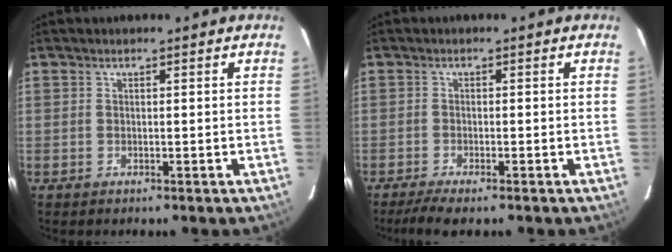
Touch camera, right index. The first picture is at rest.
{"total": 3.8, "force": [-2.9, 0.5, 2.5], "torque": [-0.046, -0.008, -0.049]}